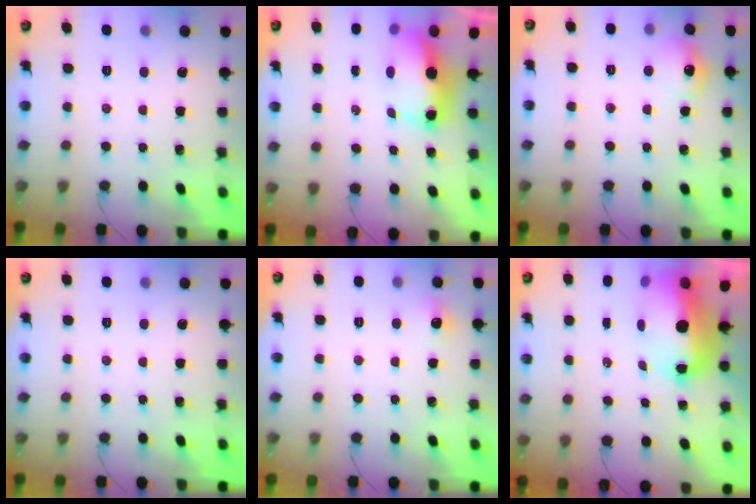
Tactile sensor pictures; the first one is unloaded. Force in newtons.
{"total": 8.5, "press": 8.3, "slide": 1.7}
{"total": 8.8, "press": 8.7, "slide": 0.6}
{"total": 0.0}
{"total": 4.6, "press": 4.3, "slide": 1.5}
{"total": 11.8, "press": 11.5, "slide": 2.5}